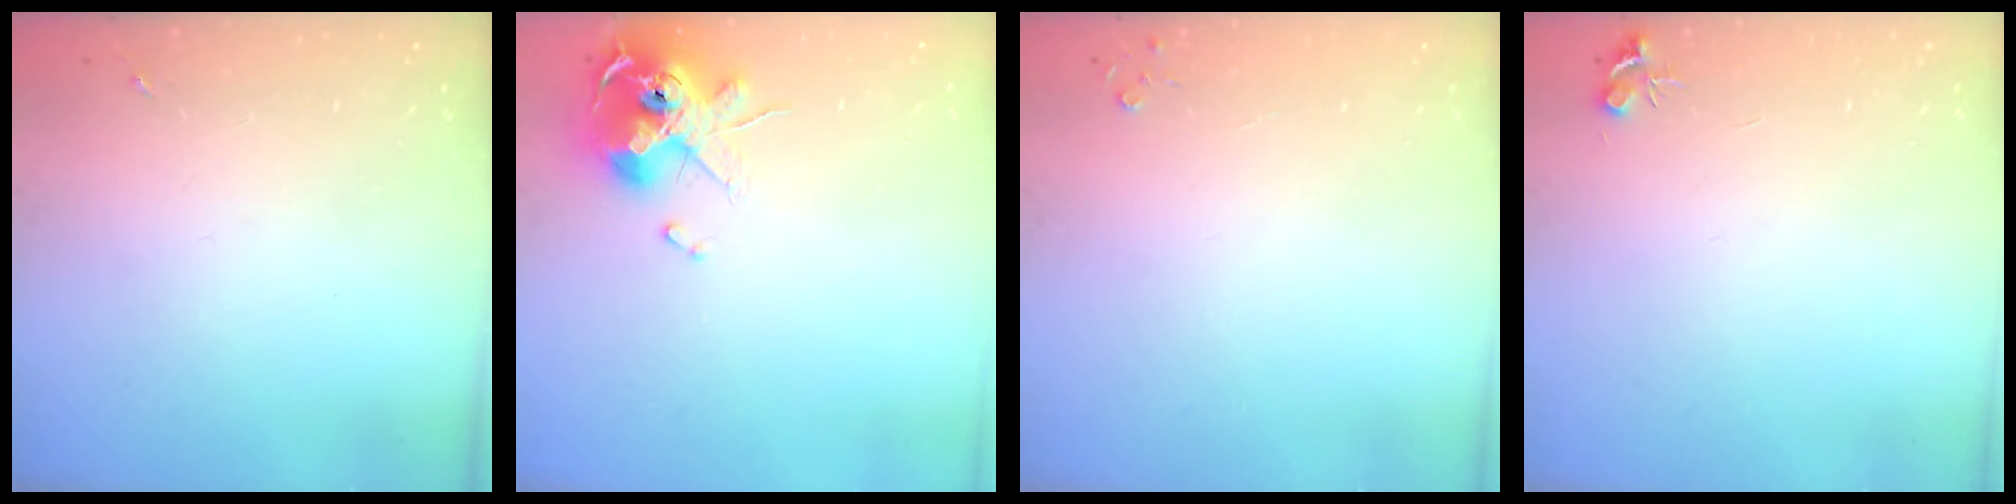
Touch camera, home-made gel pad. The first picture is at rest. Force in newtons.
{"total": 13.0, "press": 12.9, "slide": 1.8}
{"total": 2.8, "press": 2.8, "slide": 0.3}
{"total": 4.7, "press": 4.7, "slide": 0.6}